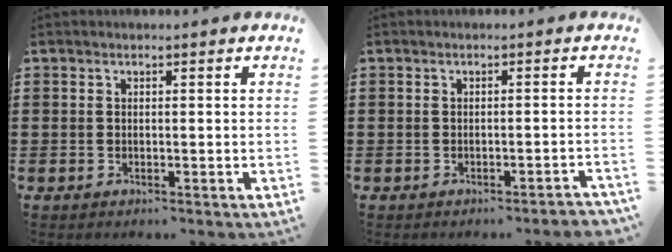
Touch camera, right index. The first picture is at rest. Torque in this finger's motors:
{"motor_torque": [0.03, -0.13, 0.23, 0.01]}